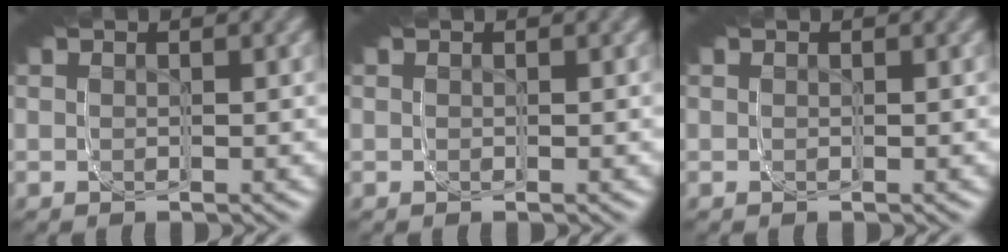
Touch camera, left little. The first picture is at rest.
{"total": 0.0}
{"total": 0.0}